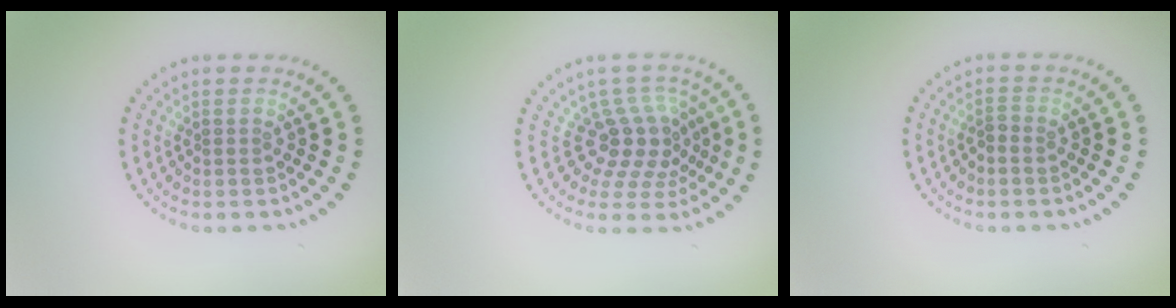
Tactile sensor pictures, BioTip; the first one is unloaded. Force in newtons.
{"total": 4.1, "press": 2.8, "slide": 3.0}
{"total": 0.9, "press": 0.8, "slide": 0.5}